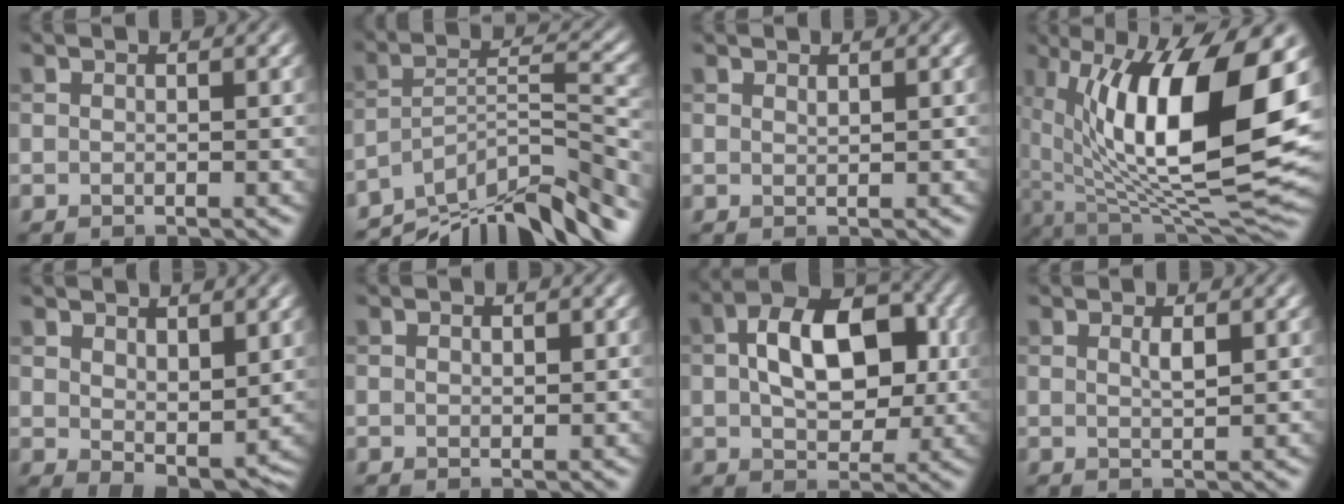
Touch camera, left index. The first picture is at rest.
{"total": 12.2, "force": [-10.0, 2.7, 6.5], "torque": [-0.105, 0.016, -0.165]}
{"total": 0.5, "force": [0.5, 0.1, 0.2], "torque": [-0.004, -0.001, 0.011]}
{"total": 16.1, "force": [3.0, 5.9, 14.6], "torque": [-0.246, -0.007, 0.050]}
{"total": 4.1, "force": [1.5, 2.1, 3.2], "torque": [-0.058, -0.014, 0.034]}
{"total": 0.8, "force": [0.3, 0.4, 0.6], "torque": [-0.008, 0.001, 0.004]}
{"total": 8.7, "force": [1.1, 5.2, 6.8], "torque": [-0.108, 0.010, 0.012]}
{"total": 1.2, "force": [0.5, 0.2, 1.0], "torque": [-0.019, 0.001, 0.007]}